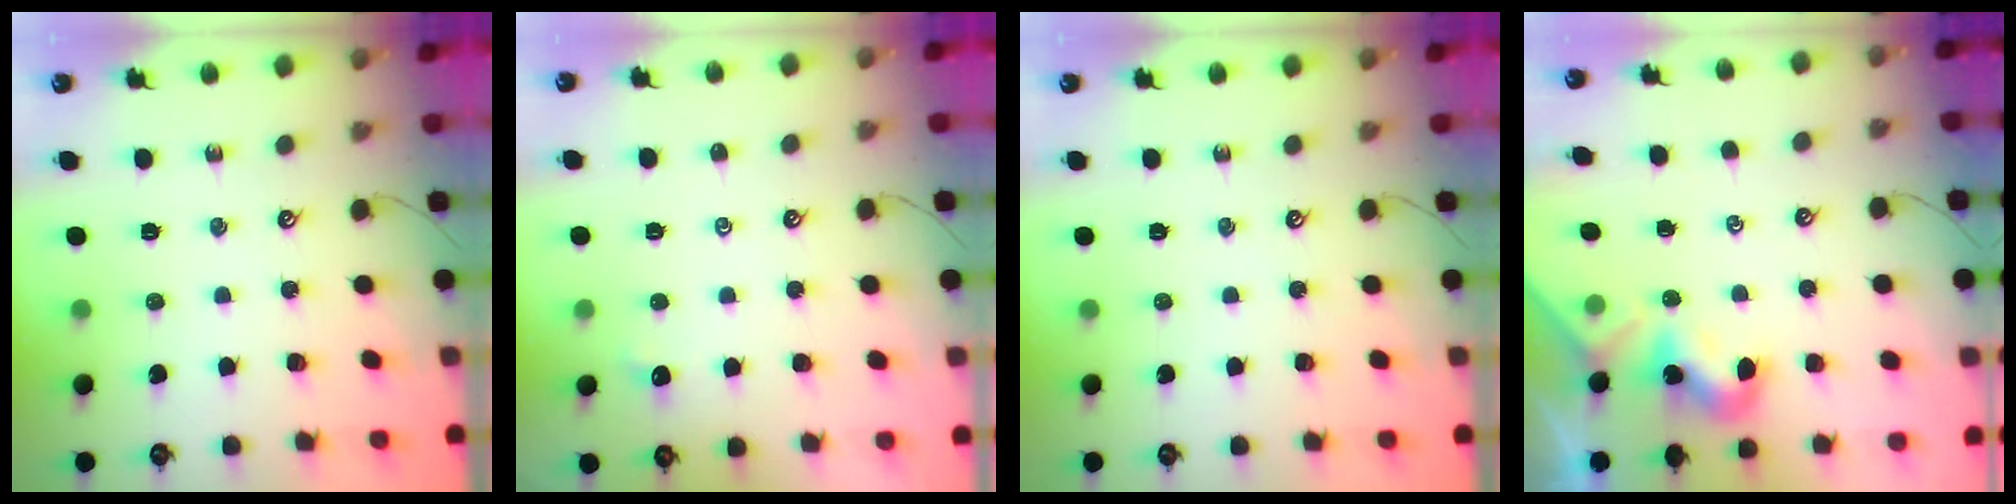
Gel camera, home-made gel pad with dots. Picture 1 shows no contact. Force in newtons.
{"total": 0.5, "press": 0.4, "slide": 0.3}
{"total": 0.0}
{"total": 1.9, "press": 1.9, "slide": 0.4}